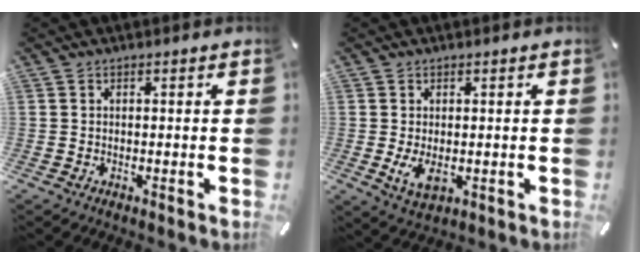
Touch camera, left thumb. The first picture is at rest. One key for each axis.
{"total": 4.8, "fx": -0.4, "fy": 2.7, "fz": 3.9, "tx": -0.080, "ty": -0.011, "tz": -0.013}